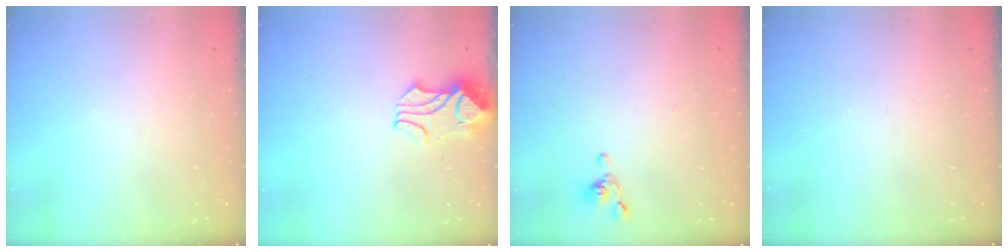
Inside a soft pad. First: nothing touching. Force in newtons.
{"total": 2.4, "press": 2.3, "slide": 0.8}
{"total": 2.5, "press": 2.5, "slide": 0.6}
{"total": 0.0}